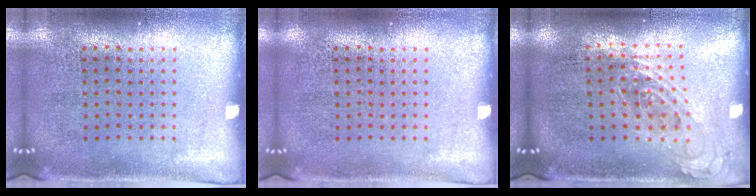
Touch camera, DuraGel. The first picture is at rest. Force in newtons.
{"total": 0.0}
{"total": 0.9, "press": 0.8, "slide": 0.3}